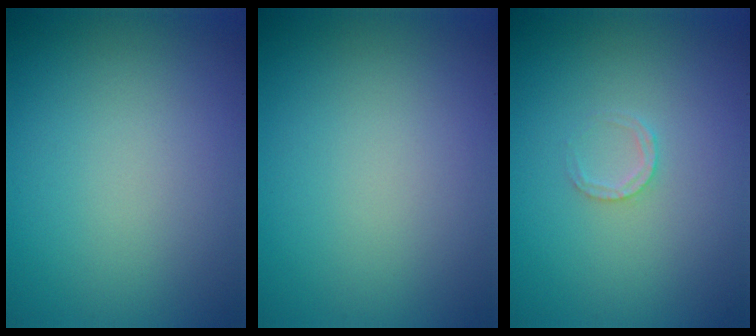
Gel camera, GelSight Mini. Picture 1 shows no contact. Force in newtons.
{"total": 0.0}
{"total": 1.3, "press": 1.3, "slide": 0.2}